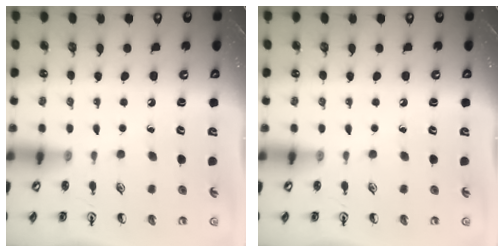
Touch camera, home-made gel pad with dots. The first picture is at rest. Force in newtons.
{"total": 0.0}